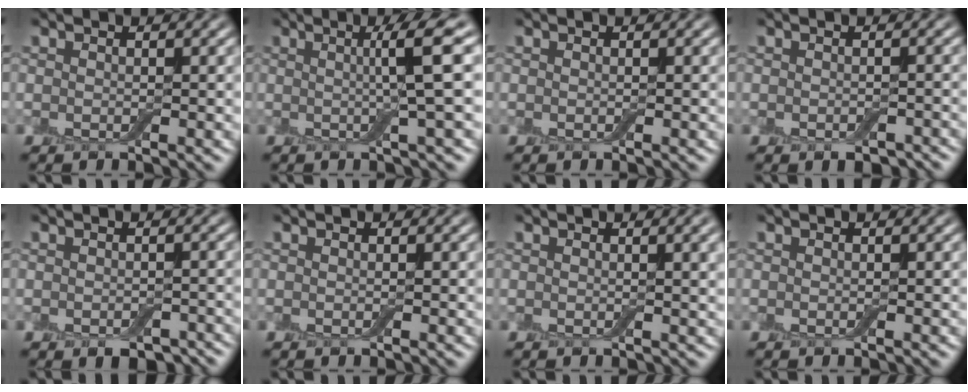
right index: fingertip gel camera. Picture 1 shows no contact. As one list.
[{"total": 4.9, "force": [0.7, 0.4, 4.9], "torque": [-0.071, 0.008, 0.009]}, {"total": 0.0}, {"total": 1.9, "force": [-1.2, 1.0, 1.1], "torque": [-0.016, -0.003, -0.013]}, {"total": 2.8, "force": [-1.7, 1.4, 1.7], "torque": [-0.022, -0.006, -0.017]}, {"total": 0.0}, {"total": 2.8, "force": [1.0, 0.9, 2.5], "torque": [-0.021, 0.006, 0.011]}, {"total": 0.0}]